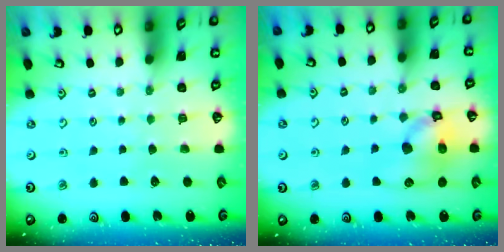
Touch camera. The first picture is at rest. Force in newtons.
{"total": 11.6, "press": 11.5, "slide": 1.5}